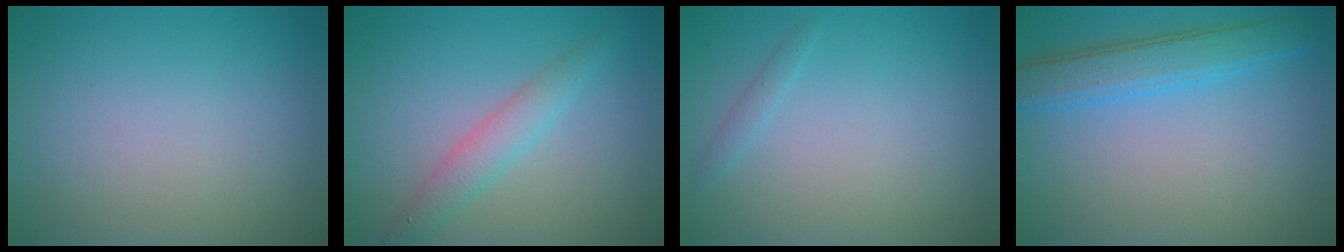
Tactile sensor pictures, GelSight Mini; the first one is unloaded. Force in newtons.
{"total": 2.4, "press": 2.4, "slide": 0.1}
{"total": 0.8, "press": 0.8, "slide": 0.1}
{"total": 4.7, "press": 4.7, "slide": 0.1}